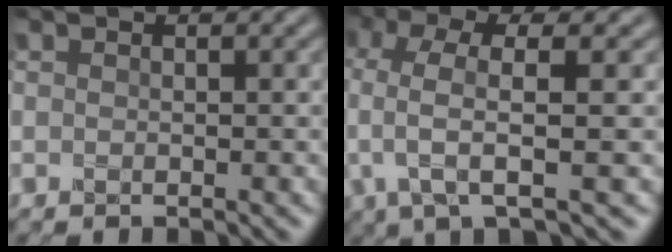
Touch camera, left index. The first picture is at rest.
{"total": 5.1, "force": [0.4, 1.2, 4.9], "torque": [-0.103, 0.003, 0.007]}